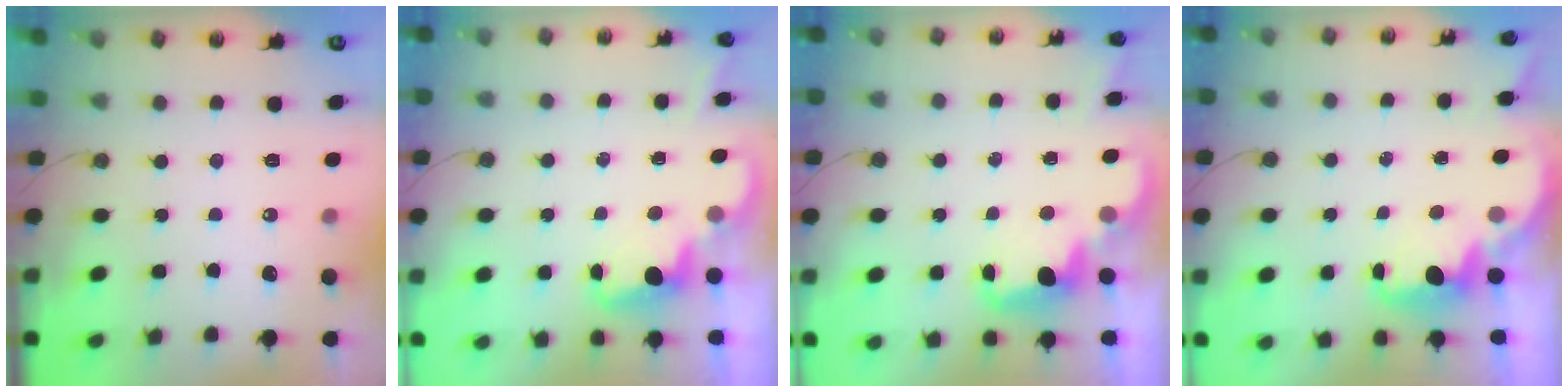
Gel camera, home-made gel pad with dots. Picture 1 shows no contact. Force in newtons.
{"total": 2.1, "press": 2.1, "slide": 0.5}
{"total": 2.6, "press": 2.6, "slide": 0.6}
{"total": 2.3, "press": 2.2, "slide": 0.5}